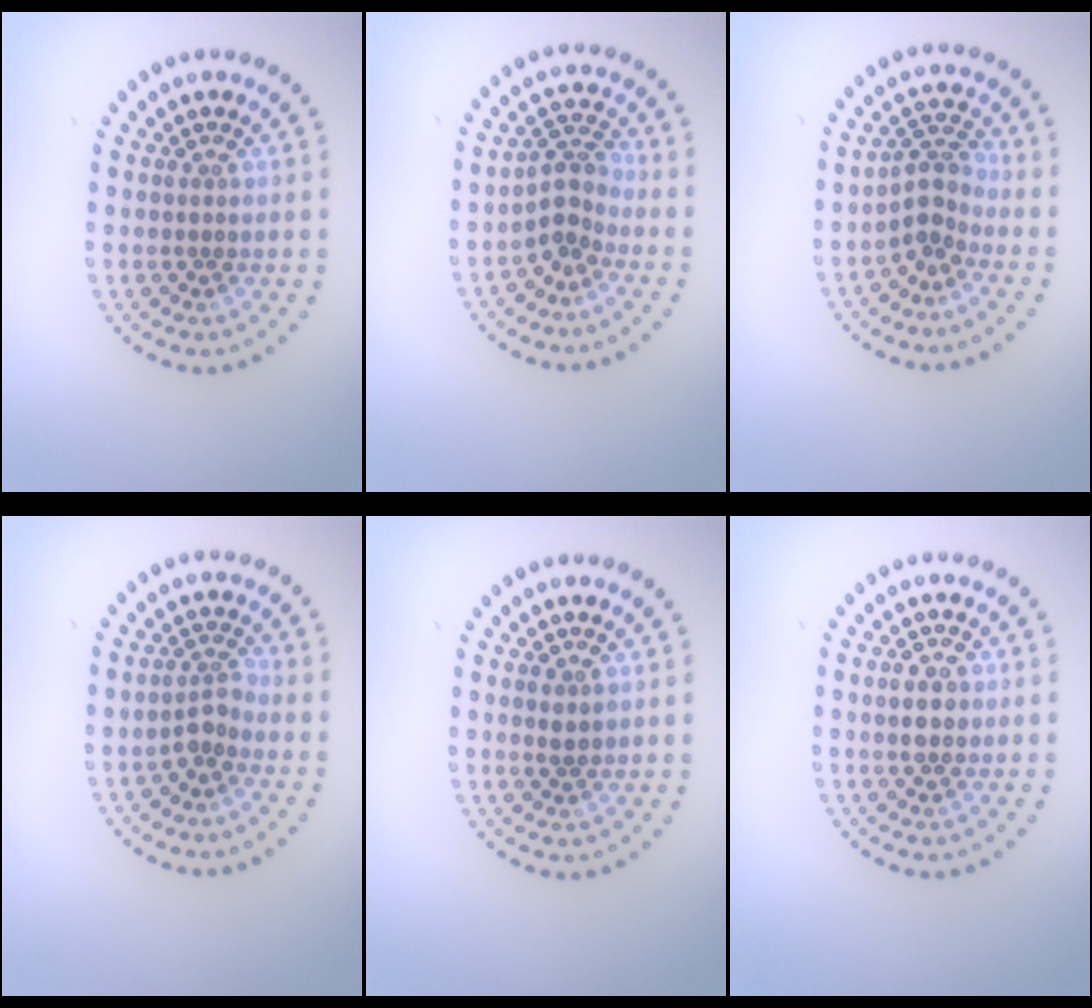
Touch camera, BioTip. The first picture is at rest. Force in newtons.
{"total": 2.5, "press": 2.0, "slide": 1.5}
{"total": 2.5, "press": 2.0, "slide": 1.5}
{"total": 1.8, "press": 1.3, "slide": 1.3}
{"total": 1.0, "press": 1.0, "slide": 0.2}
{"total": 1.8, "press": 1.8, "slide": 0.2}